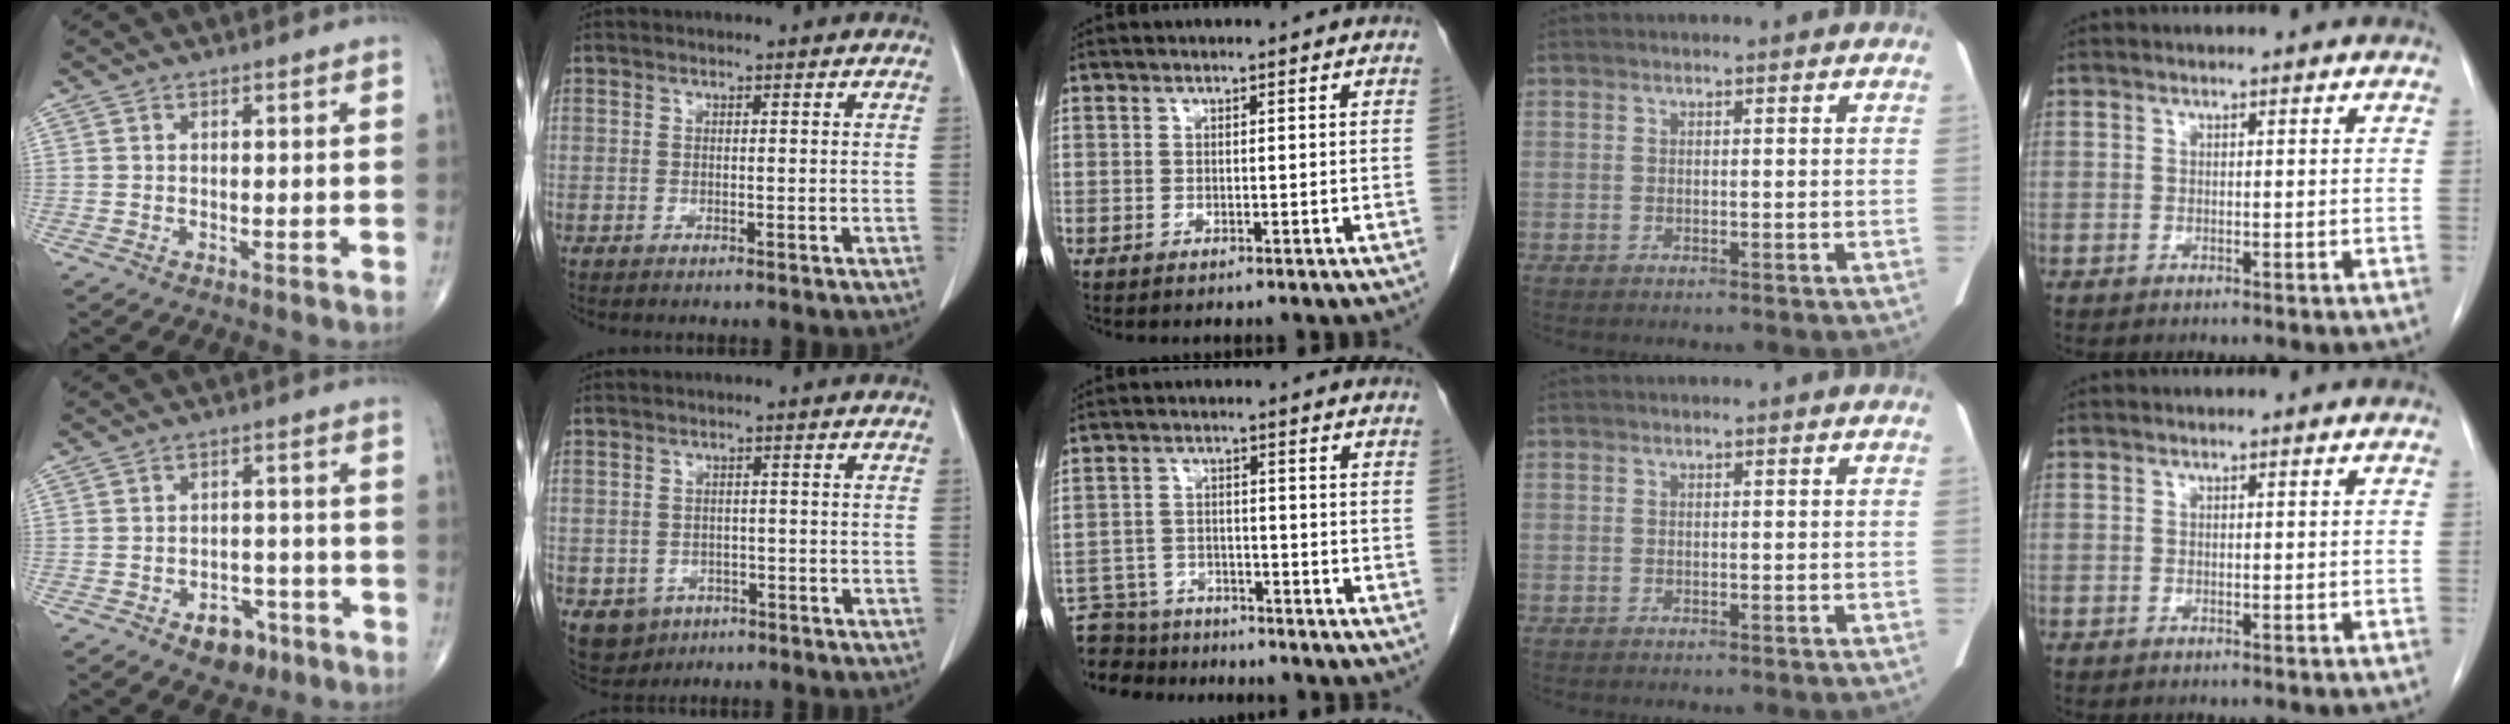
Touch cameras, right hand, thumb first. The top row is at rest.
{"thumb": {"total": 6.2, "force": [-3.5, 4.1, 3.1], "torque": [-0.016, 0.029, -0.047]}, "index": {"total": 4.9, "force": [-2.4, 4.0, 1.2], "torque": [-0.016, 0.003, -0.029]}, "middle": {"total": 10.9, "force": [-9.9, 4.0, 1.8], "torque": [-0.040, 0.009, -0.151]}}